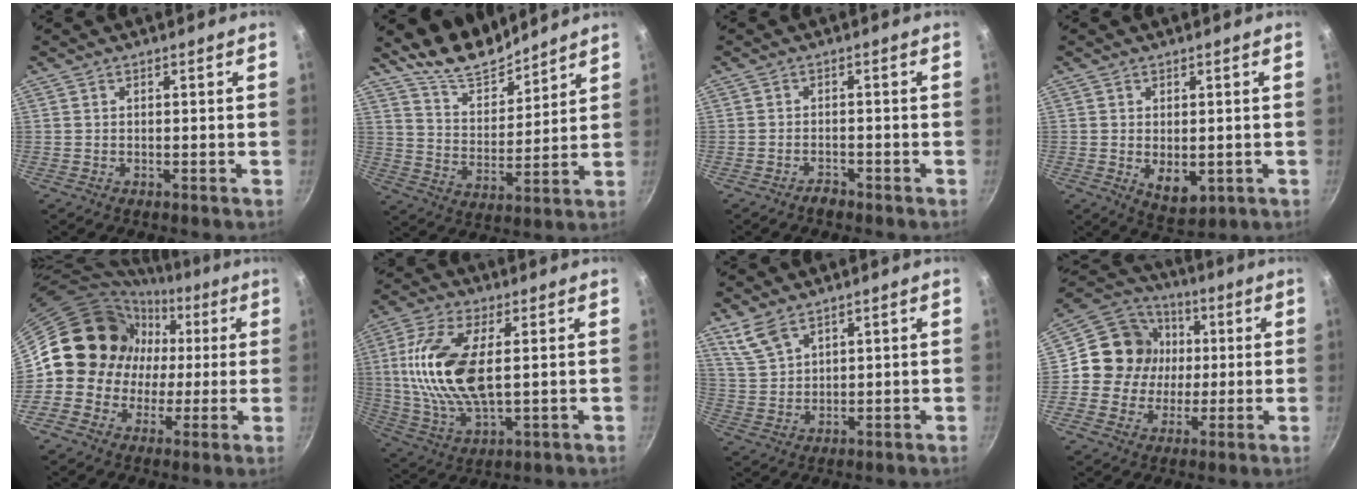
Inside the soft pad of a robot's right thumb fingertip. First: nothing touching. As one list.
[{"total": 10.5, "force": [9.7, 3.1, 2.5], "torque": [-0.020, -0.081, 0.178]}, {"total": 1.8, "force": [-1.6, 0.7, 0.5], "torque": [-0.004, 0.020, -0.021]}, {"total": 5.7, "force": [-0.6, 3.6, 4.4], "torque": [-0.057, -0.012, 0.003]}, {"total": 13.7, "force": [1.1, 13.0, 4.4], "torque": [-0.014, 0.021, 0.006]}, {"total": 16.6, "force": [2.4, 7.5, 14.6], "torque": [-0.294, -0.003, 0.047]}, {"total": 5.8, "force": [4.3, 2.5, 2.9], "torque": [-0.055, -0.012, 0.100]}, {"total": 14.0, "force": [1.1, 12.9, 5.1], "torque": [-0.056, 0.021, 0.006]}]